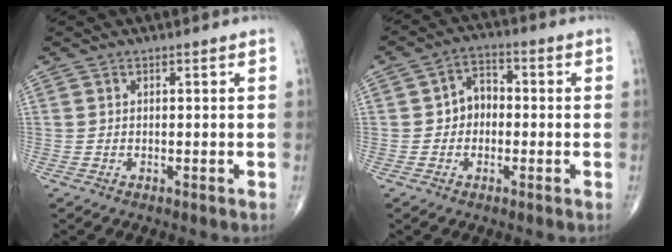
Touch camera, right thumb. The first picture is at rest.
{"total": 5.4, "force": [-0.4, 4.3, 3.3], "torque": [-0.031, 0.023, -0.018]}